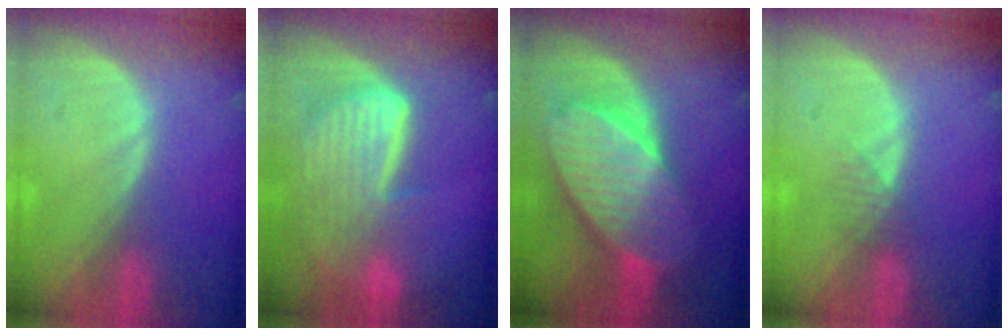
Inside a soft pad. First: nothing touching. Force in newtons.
{"total": 9.3, "press": 8.1, "slide": 4.6}
{"total": 10.3, "press": 10.3, "slide": 0.7}
{"total": 1.9, "press": 1.6, "slide": 1.0}